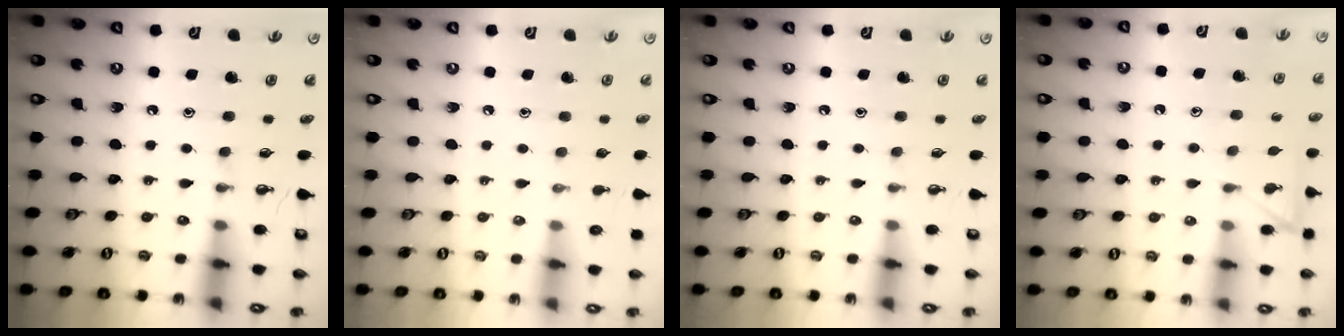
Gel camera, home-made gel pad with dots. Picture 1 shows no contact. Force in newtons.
{"total": 0.0}
{"total": 0.0}
{"total": 7.9, "press": 7.8, "slide": 0.7}